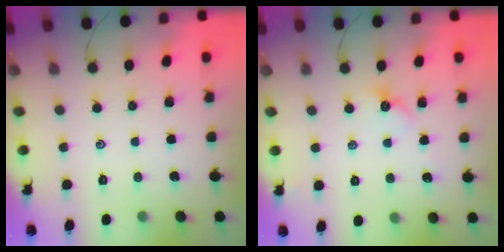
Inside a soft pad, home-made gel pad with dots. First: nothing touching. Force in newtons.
{"total": 3.9, "press": 3.9, "slide": 0.8}